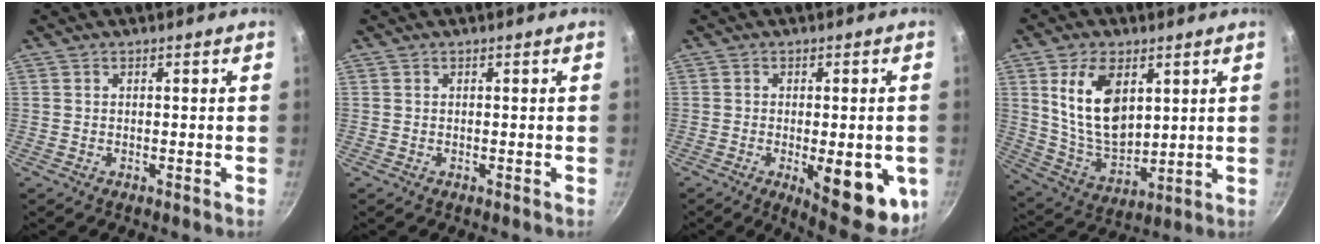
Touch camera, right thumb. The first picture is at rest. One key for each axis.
{"total": 0.0}
{"total": 14.5, "fx": -4.1, "fy": 5.5, "fz": 12.8, "tx": -0.138, "ty": -0.012, "tz": -0.039}
{"total": 14.4, "fx": 4.9, "fy": 8.2, "fz": 10.8, "tx": -0.180, "ty": -0.028, "tz": 0.107}